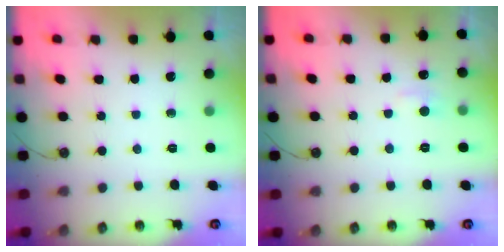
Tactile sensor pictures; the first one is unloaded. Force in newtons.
{"total": 1.9, "press": 1.7, "slide": 0.7}